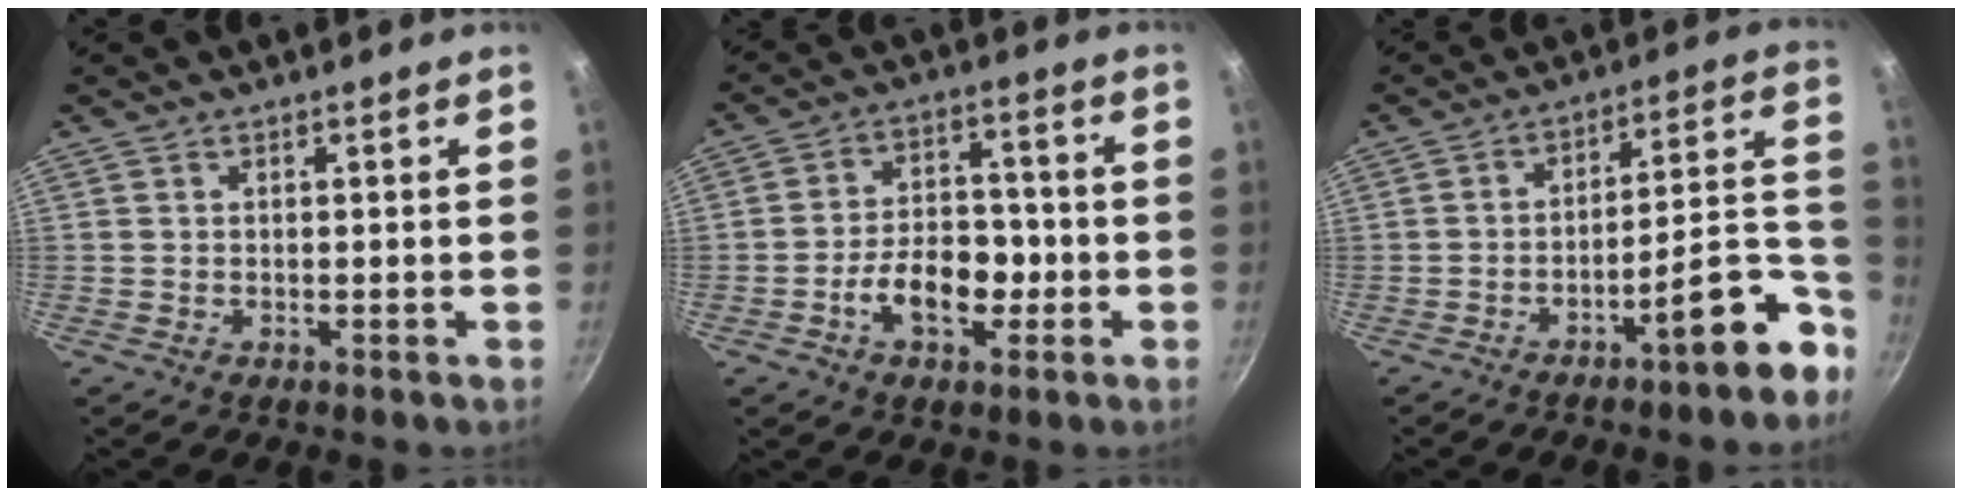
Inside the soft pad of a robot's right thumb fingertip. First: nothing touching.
{"total": 10.3, "force": [-3.3, 6.4, 7.3], "torque": [-0.093, 0.033, -0.057]}
{"total": 13.8, "force": [-6.9, 3.9, 11.3], "torque": [-0.119, 0.065, -0.097]}